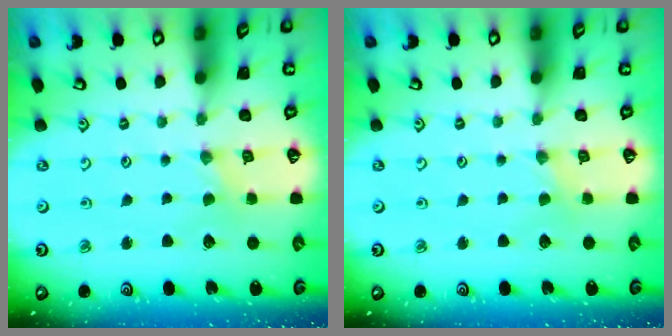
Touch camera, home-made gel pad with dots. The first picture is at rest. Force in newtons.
{"total": 0.7, "press": 0.7, "slide": 0.1}